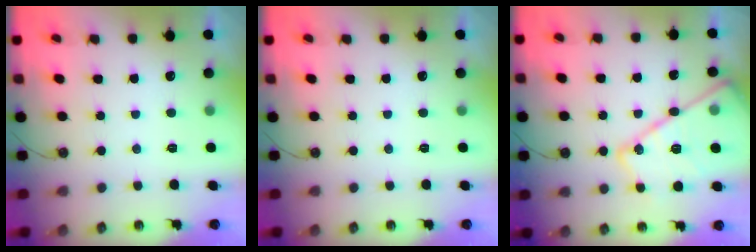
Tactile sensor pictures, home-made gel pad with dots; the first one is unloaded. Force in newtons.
{"total": 0.0}
{"total": 20.4, "press": 20.3, "slide": 1.5}